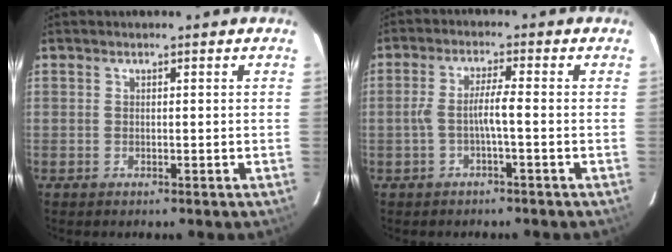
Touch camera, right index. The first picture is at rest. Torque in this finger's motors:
{"motor_torque": [0.60, -0.20, 0.29, 0.08]}